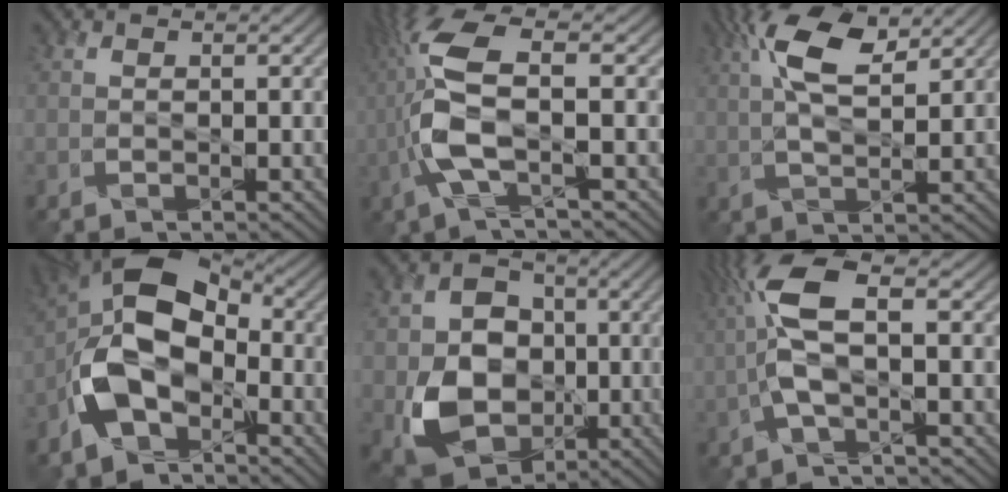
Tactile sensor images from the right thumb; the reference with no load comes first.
{"total": 9.5, "force": [-0.7, 2.9, 9.1], "torque": [-0.211, 0.022, -0.026]}
{"total": 8.7, "force": [4.0, 2.9, 7.2], "torque": [-0.151, 0.010, 0.072]}
{"total": 12.2, "force": [-3.5, 7.6, 8.9], "torque": [-0.177, 0.003, -0.078]}
{"total": 11.1, "force": [-1.9, 9.0, 6.1], "torque": [-0.127, -0.017, -0.040]}
{"total": 8.6, "force": [0.2, 2.7, 8.2], "torque": [-0.188, 0.023, -0.008]}